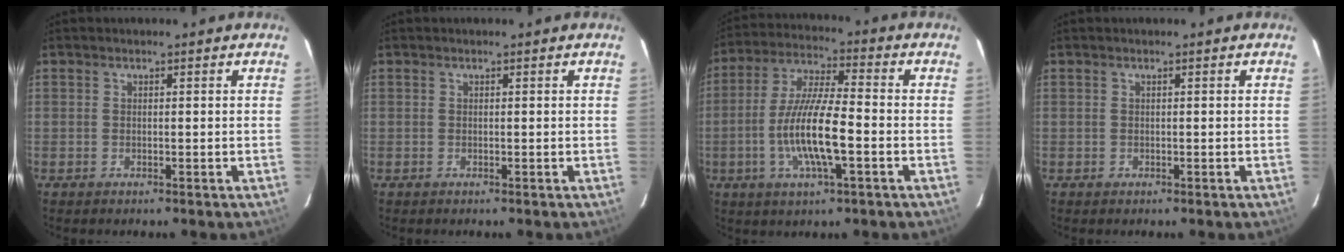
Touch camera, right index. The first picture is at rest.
{"total": 0.0}
{"total": 13.1, "force": [-3.5, 2.3, 12.4], "torque": [-0.249, -0.004, -0.068]}
{"total": 0.5, "force": [-0.3, 0.4, 0.0], "torque": [0.004, 0.001, -0.002]}